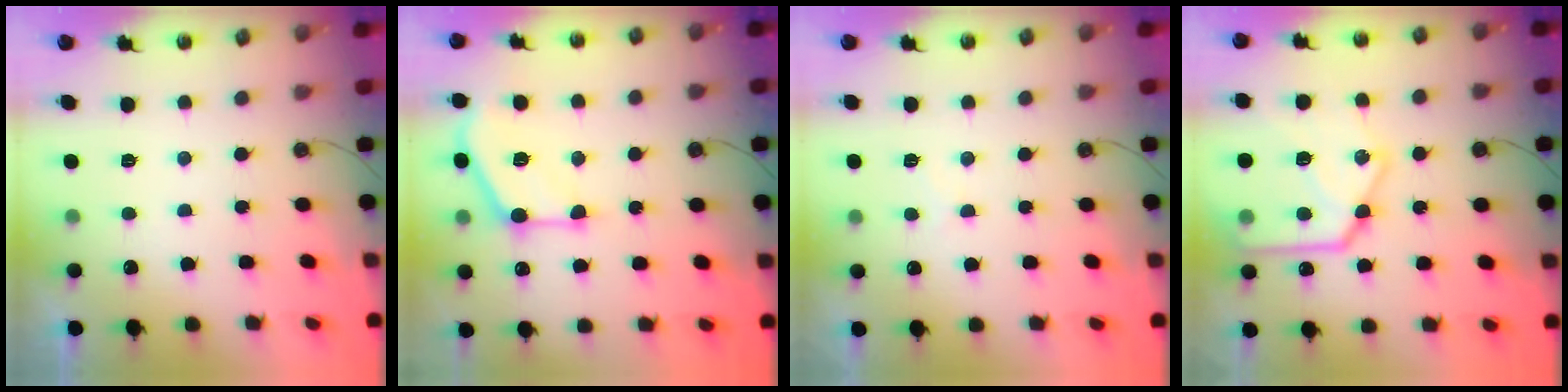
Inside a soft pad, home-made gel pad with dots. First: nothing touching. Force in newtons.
{"total": 13.3, "press": 13.3, "slide": 0.5}
{"total": 5.7, "press": 5.6, "slide": 0.7}
{"total": 21.7, "press": 21.6, "slide": 2.4}